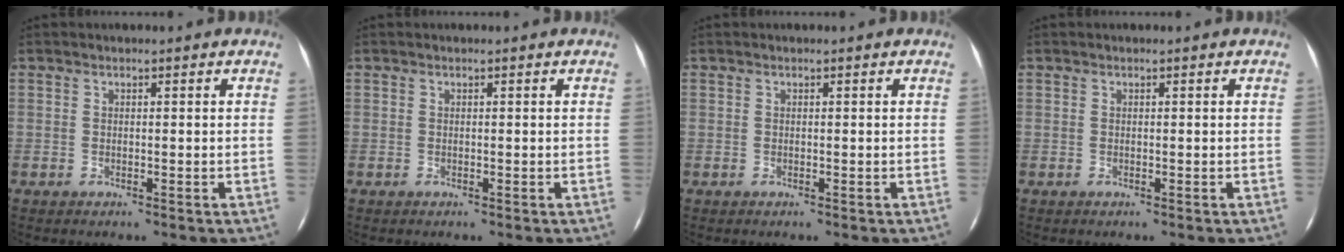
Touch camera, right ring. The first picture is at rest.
{"total": 0.0}
{"total": 0.0}
{"total": 0.0}